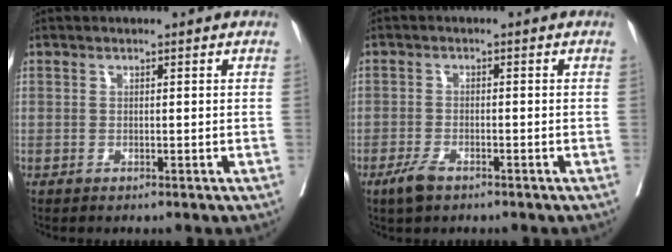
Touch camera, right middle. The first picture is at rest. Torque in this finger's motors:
{"motor_torque": [0.43, -0.34, 0.12, 0.04]}